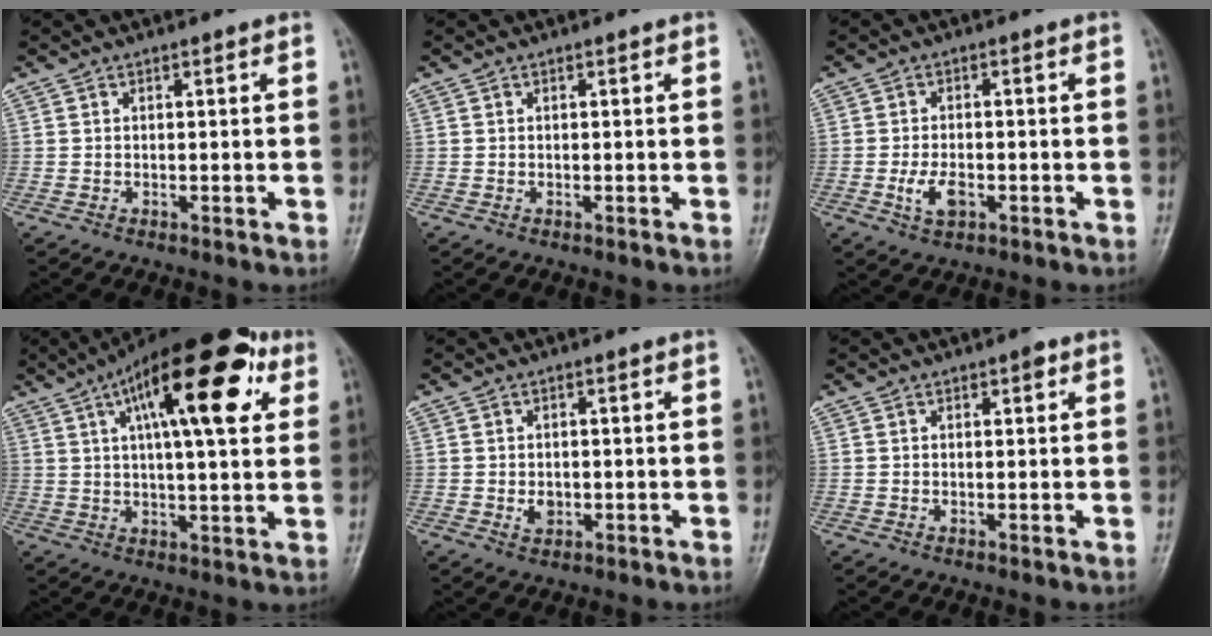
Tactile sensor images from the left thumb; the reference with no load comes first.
{"total": 0.0}
{"total": 4.4, "force": [-1.5, 2.5, 3.3], "torque": [-0.062, 0.003, -0.025]}
{"total": 21.7, "force": [8.8, 7.6, 18.3], "torque": [-0.260, 0.006, 0.128]}
{"total": 2.3, "force": [-0.3, 1.8, 1.4], "torque": [-0.015, 0.000, -0.002]}
{"total": 1.6, "force": [0.9, 0.7, 1.1], "torque": [-0.008, -0.001, 0.010]}